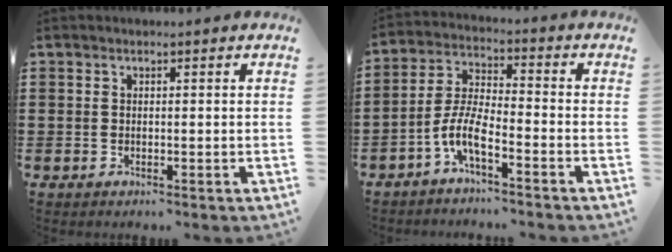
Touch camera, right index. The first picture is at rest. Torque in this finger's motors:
{"motor_torque": [1.47, 0.66, 0.19, 0.17]}